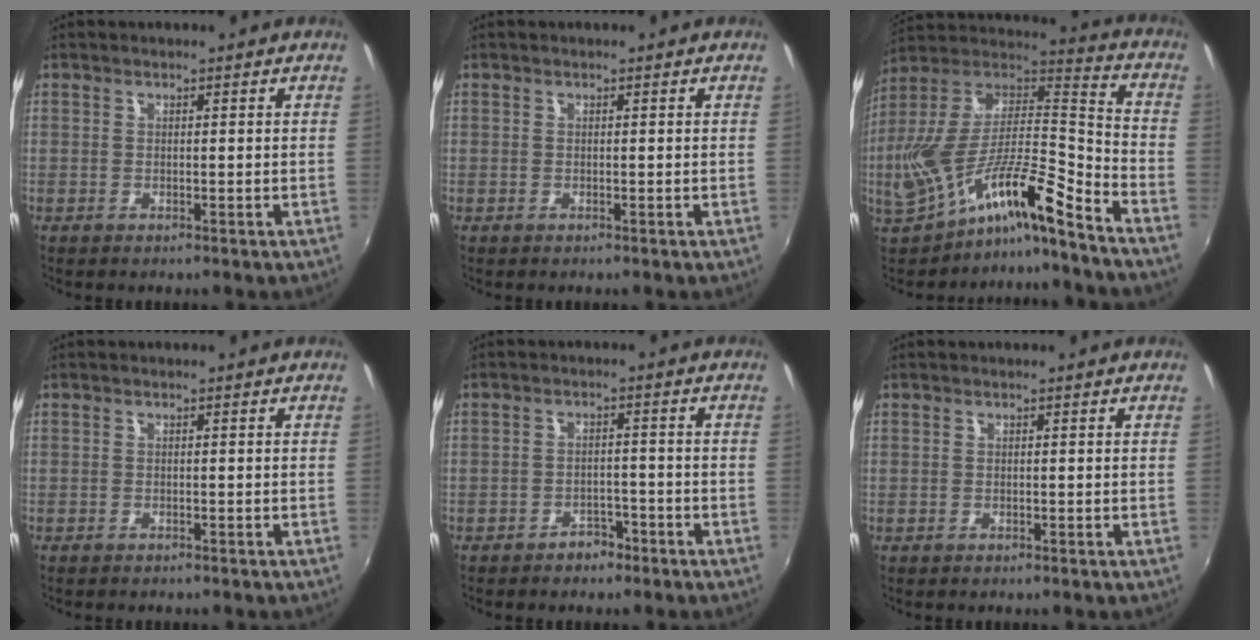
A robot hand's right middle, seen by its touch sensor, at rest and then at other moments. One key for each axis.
{"total": 0.0}
{"total": 14.2, "fx": -10.1, "fy": 2.0, "fz": 9.8, "tx": -0.161, "ty": 0.010, "tz": -0.194}
{"total": 1.2, "fx": -1.1, "fy": 0.3, "fz": 0.4, "tx": -0.010, "ty": -0.005, "tz": -0.016}
{"total": 3.3, "fx": -2.6, "fy": 1.9, "fz": 0.9, "tx": -0.020, "ty": 0.009, "tz": -0.034}
{"total": 0.0}